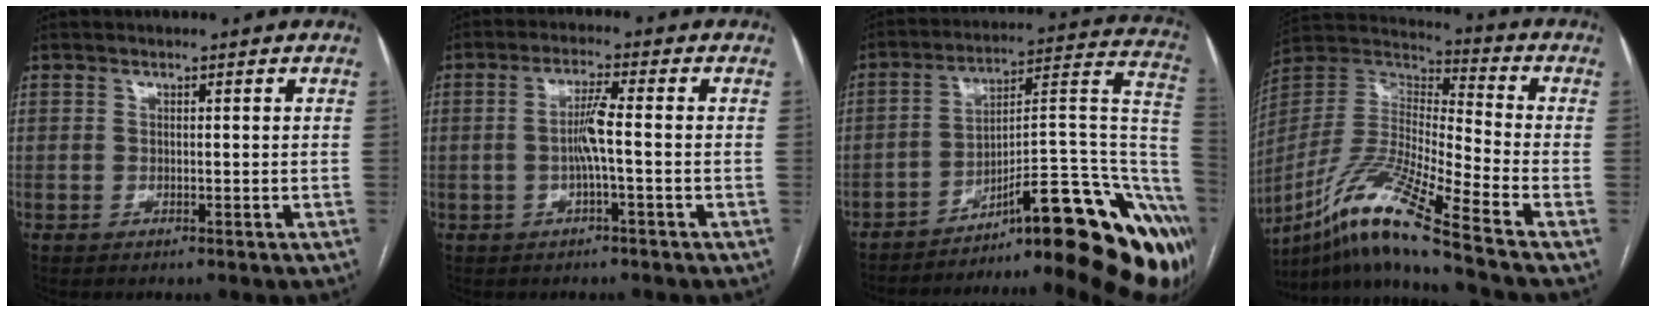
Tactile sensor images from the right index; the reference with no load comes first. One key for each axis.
{"total": 4.2, "fx": -0.8, "fy": -0.3, "fz": 4.1, "tx": -0.083, "ty": 0.007, "tz": -0.014}
{"total": 28.6, "fx": -17.4, "fy": 5.9, "fz": 22.0, "tx": -0.180, "ty": 0.030, "tz": -0.234}
{"total": 17.2, "fx": -11.7, "fy": -0.7, "fz": 12.5, "tx": -0.268, "ty": -0.011, "tz": -0.216}